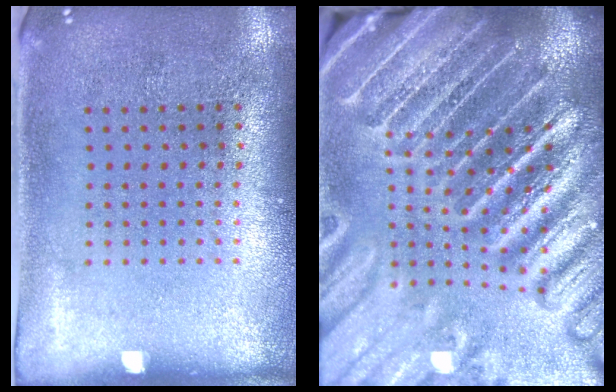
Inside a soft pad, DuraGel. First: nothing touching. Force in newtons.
{"total": 5.7, "press": 4.9, "slide": 2.9}